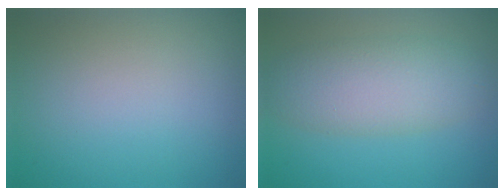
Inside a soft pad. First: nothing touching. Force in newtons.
{"total": 5.7, "press": 5.7, "slide": 0.1}